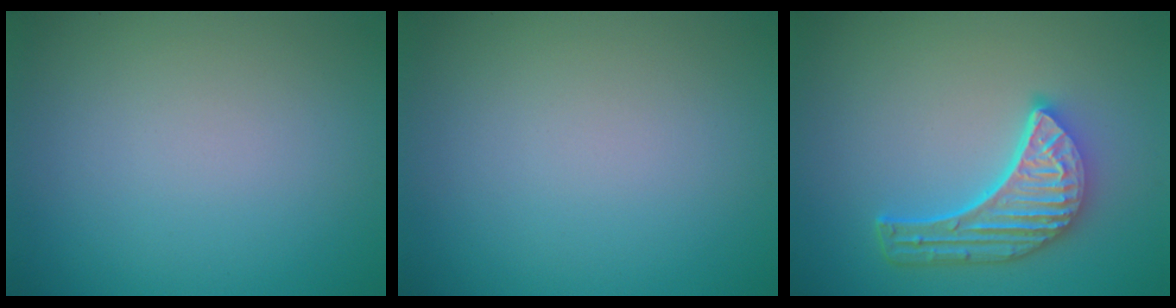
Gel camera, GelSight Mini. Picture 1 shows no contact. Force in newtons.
{"total": 0.0}
{"total": 5.9, "press": 4.5, "slide": 3.8}